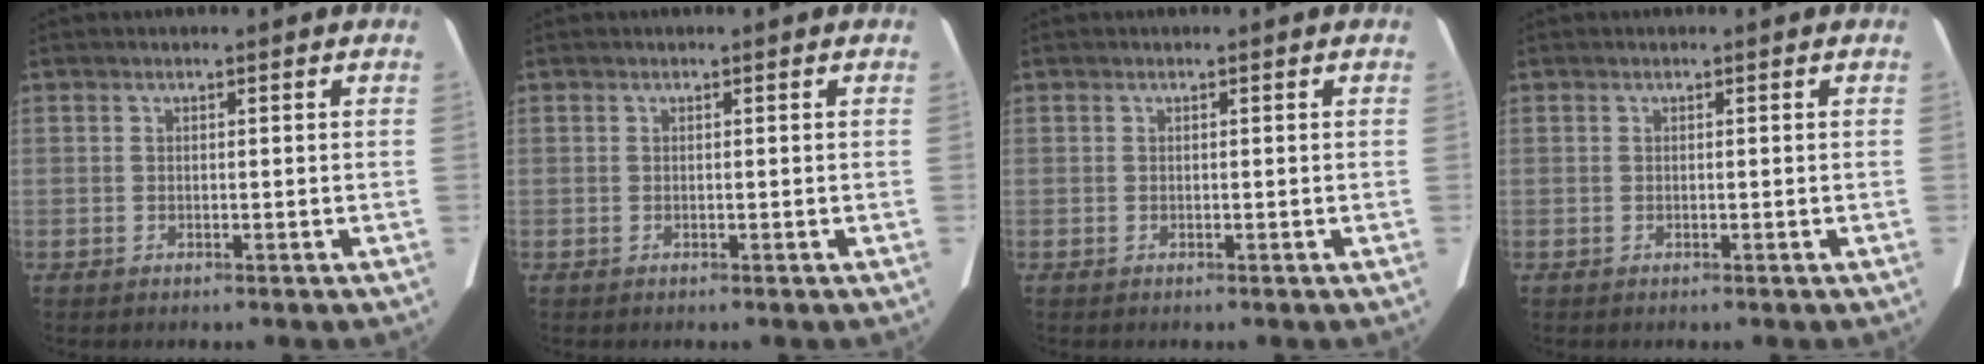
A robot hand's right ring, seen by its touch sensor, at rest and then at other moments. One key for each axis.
{"total": 0.0}
{"total": 0.0}
{"total": 0.0}